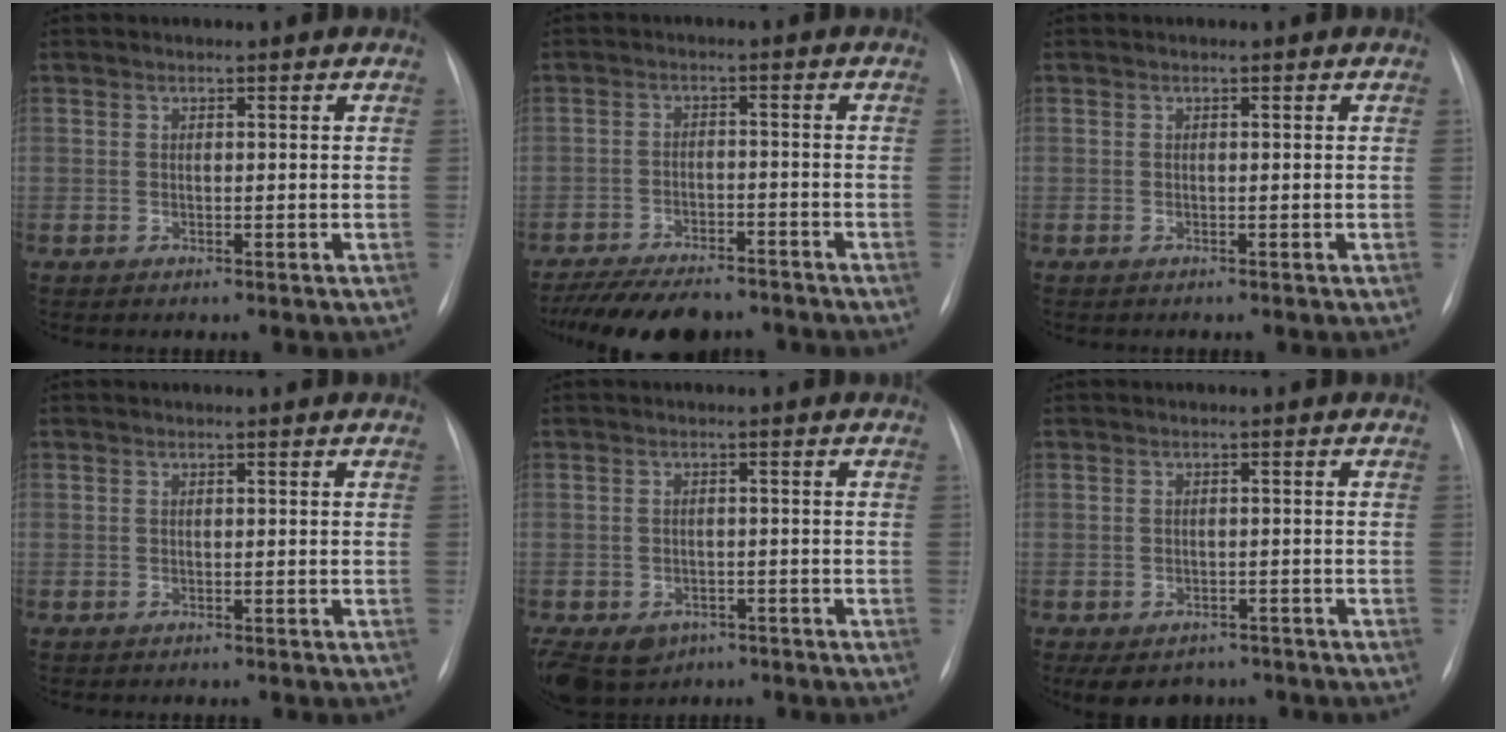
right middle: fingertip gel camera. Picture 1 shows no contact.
{"total": 12.5, "force": [-10.7, 3.8, 5.2], "torque": [-0.084, -0.003, -0.156]}
{"total": 0.0}
{"total": 0.0}
{"total": 11.9, "force": [-5.9, 9.3, 4.5], "torque": [-0.129, -0.003, -0.073]}
{"total": 7.1, "force": [-5.2, 4.2, 2.2], "torque": [-0.032, 0.006, -0.065]}